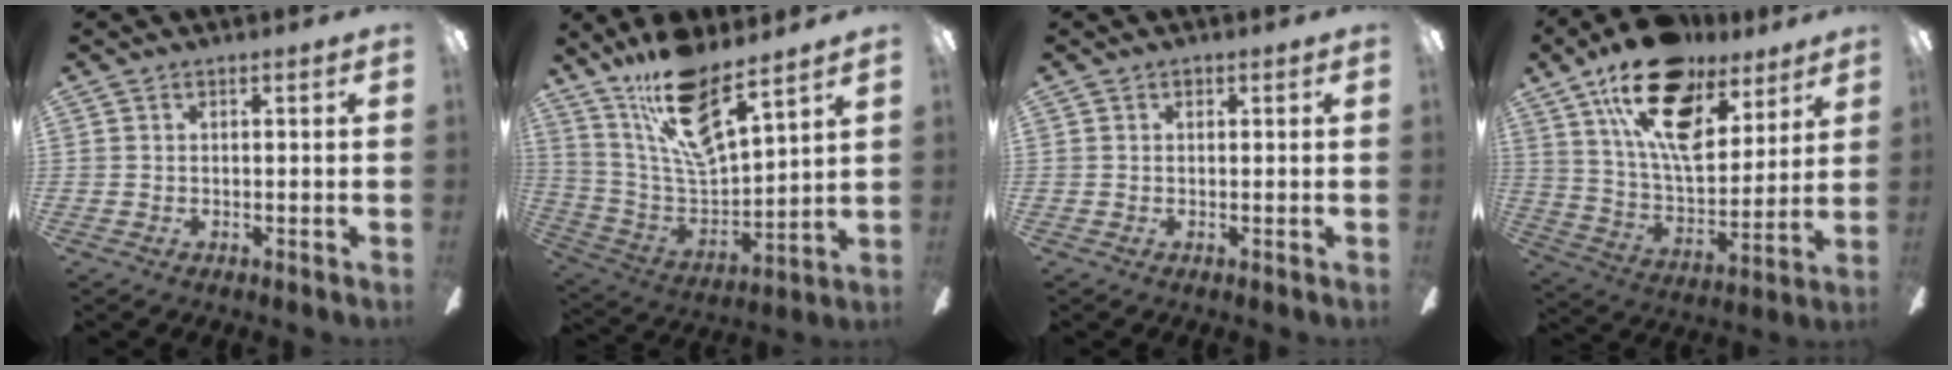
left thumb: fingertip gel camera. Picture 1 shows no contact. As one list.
[{"total": 17.8, "force": [12.5, 6.0, 11.2], "torque": [-0.212, -0.077, 0.217]}, {"total": 0.6, "force": [0.3, 0.4, 0.3], "torque": [0.002, 0.000, 0.004]}, {"total": 21.9, "force": [13.2, 11.1, 13.5], "torque": [-0.232, -0.068, 0.231]}]